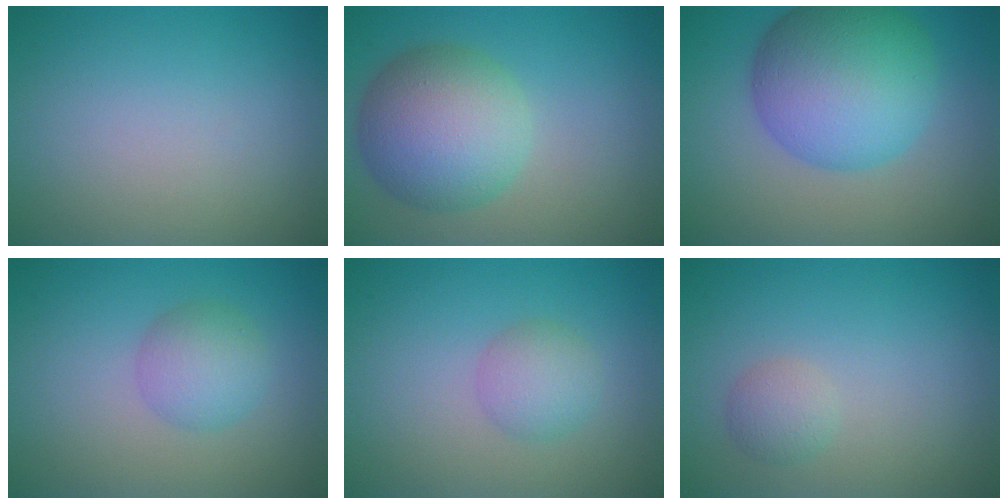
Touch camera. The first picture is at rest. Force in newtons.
{"total": 8.0, "press": 8.0, "slide": 0.2}
{"total": 10.6, "press": 10.6, "slide": 0.1}
{"total": 3.1, "press": 3.1, "slide": 0.0}
{"total": 2.5, "press": 2.4, "slide": 0.2}
{"total": 1.6, "press": 1.6, "slide": 0.1}